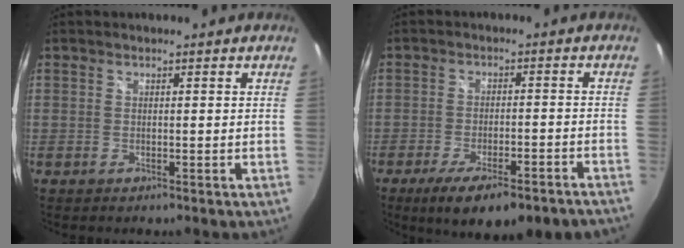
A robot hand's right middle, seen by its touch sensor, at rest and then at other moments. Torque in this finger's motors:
{"motor_torque": [1.33, -0.81, 0.30, 0.15]}